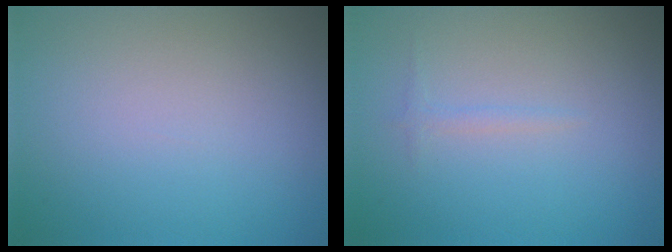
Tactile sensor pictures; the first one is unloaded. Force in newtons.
{"total": 0.7, "press": 0.7, "slide": 0.1}